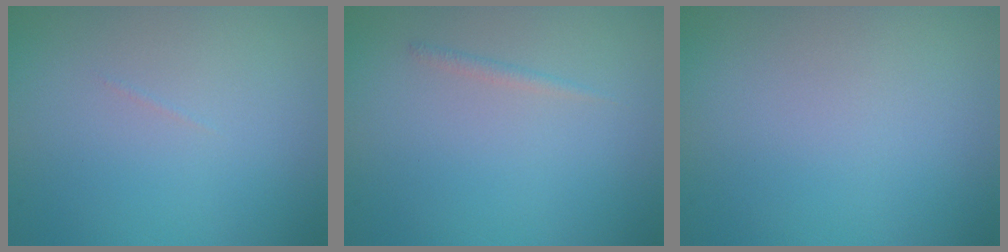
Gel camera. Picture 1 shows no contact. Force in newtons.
{"total": 0.6, "press": 0.6, "slide": 0.1}
{"total": 0.0}